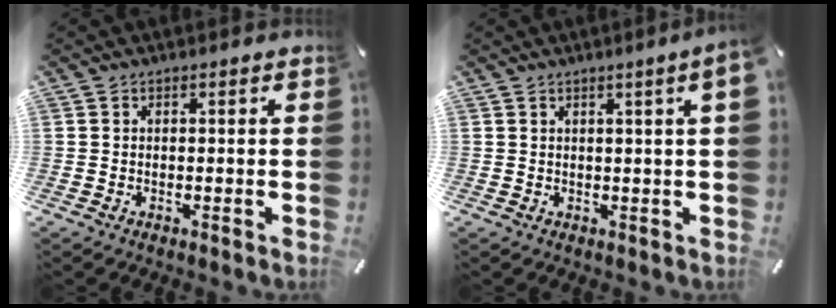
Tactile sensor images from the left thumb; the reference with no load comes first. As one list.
[{"total": 3.8, "force": [1.4, -0.1, 3.6], "torque": [-0.066, -0.003, 0.022]}]